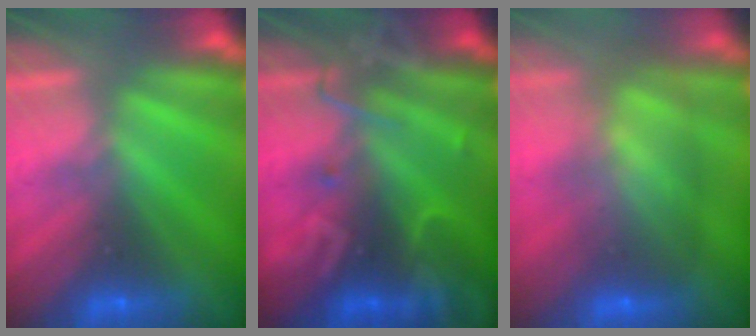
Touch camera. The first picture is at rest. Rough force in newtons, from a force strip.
{"total": 2.7}
{"total": 6.8}